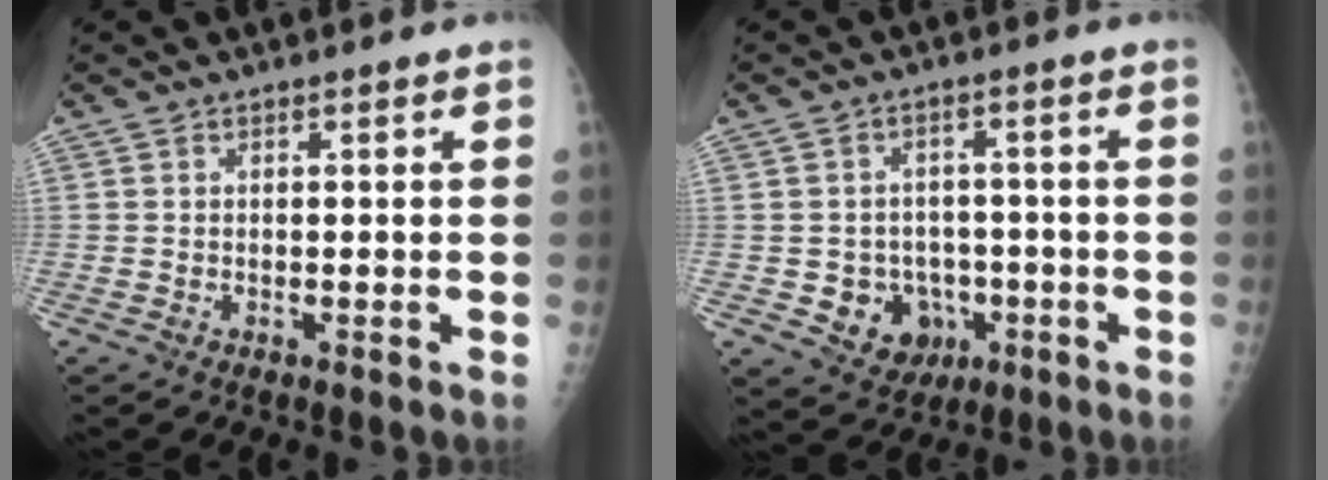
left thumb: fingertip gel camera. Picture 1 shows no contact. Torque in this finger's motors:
{"motor_torque": [-0.31, 0.47, 0.44, 0.30, 0.05]}